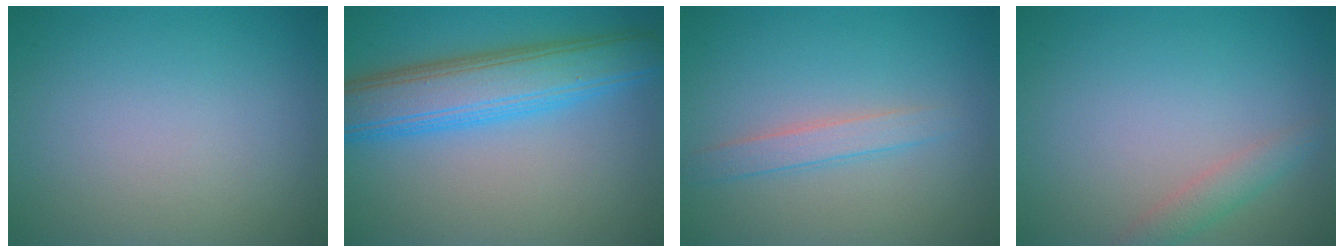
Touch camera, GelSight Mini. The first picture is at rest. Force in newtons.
{"total": 7.5, "press": 7.5, "slide": 0.2}
{"total": 1.9, "press": 1.9, "slide": 0.1}
{"total": 1.8, "press": 1.8, "slide": 0.1}